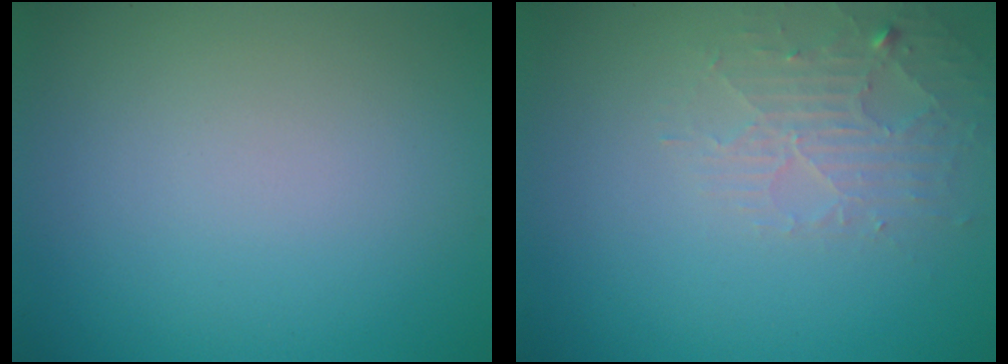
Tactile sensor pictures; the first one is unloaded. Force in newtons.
{"total": 2.6, "press": 2.6, "slide": 0.4}